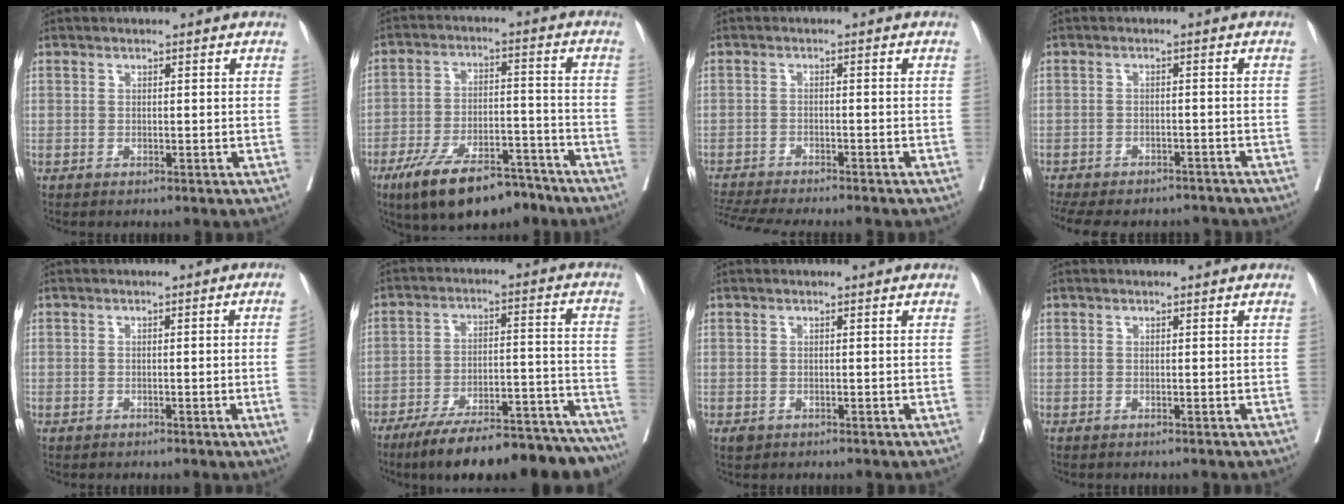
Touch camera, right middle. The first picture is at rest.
{"total": 14.4, "force": [-10.6, 4.9, 8.4], "torque": [-0.140, 0.003, -0.176]}
{"total": 13.8, "force": [-12.5, 1.5, 5.8], "torque": [-0.106, -0.019, -0.179]}
{"total": 15.1, "force": [-13.1, 5.4, 5.2], "torque": [-0.128, -0.004, -0.169]}
{"total": 2.8, "force": [-0.6, -0.6, 2.7], "torque": [-0.036, 0.004, -0.006]}
{"total": 23.1, "force": [-19.6, 4.6, 11.4], "torque": [-0.109, 0.020, -0.281]}
{"total": 0.9, "force": [-0.5, 0.7, 0.4], "torque": [-0.009, 0.000, -0.002]}
{"total": 0.0}